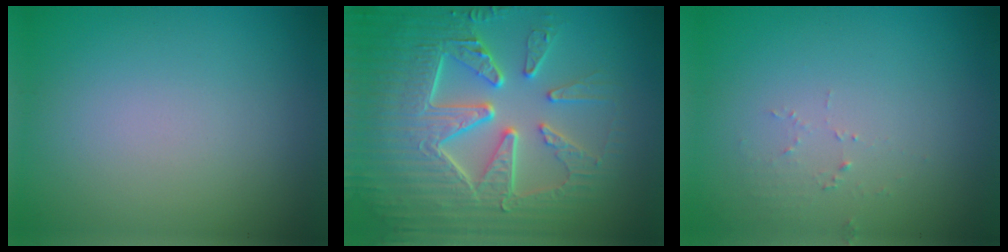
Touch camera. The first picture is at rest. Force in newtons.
{"total": 9.2, "press": 6.6, "slide": 6.4}
{"total": 1.1, "press": 1.1, "slide": 0.1}